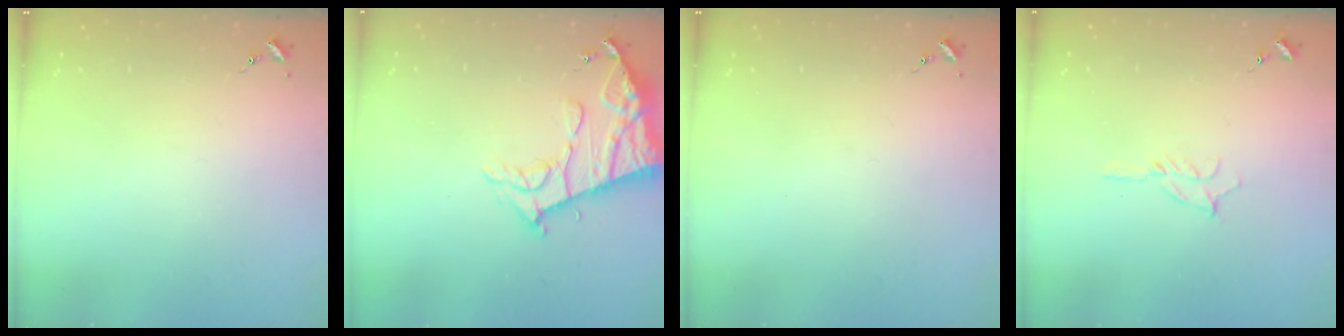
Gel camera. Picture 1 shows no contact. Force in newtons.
{"total": 14.9, "press": 14.8, "slide": 1.4}
{"total": 0.0}
{"total": 5.0, "press": 5.0, "slide": 0.6}